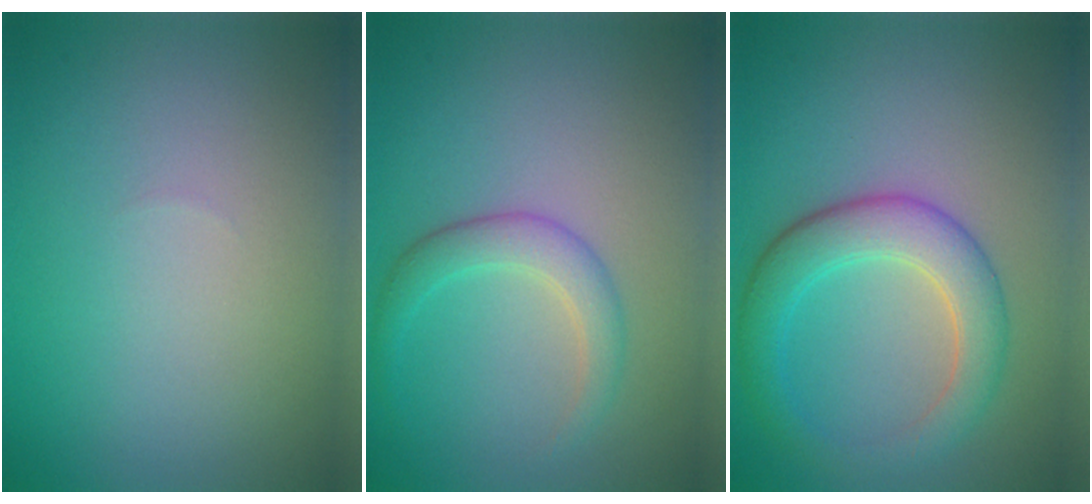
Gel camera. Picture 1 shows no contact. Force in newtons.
{"total": 2.6, "press": 2.6, "slide": 0.1}
{"total": 4.9, "press": 4.9, "slide": 0.3}